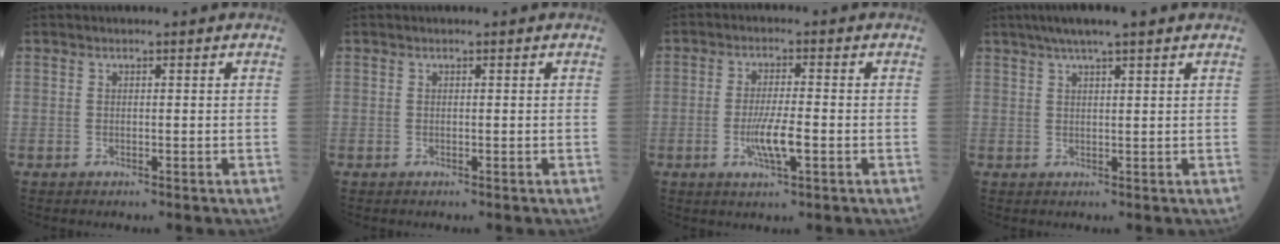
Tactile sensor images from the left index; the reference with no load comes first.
{"total": 0.0}
{"total": 5.3, "force": [-1.6, 0.8, 4.9], "torque": [-0.102, -0.010, -0.028]}
{"total": 7.6, "force": [5.7, 0.7, 5.0], "torque": [-0.079, 0.034, 0.090]}